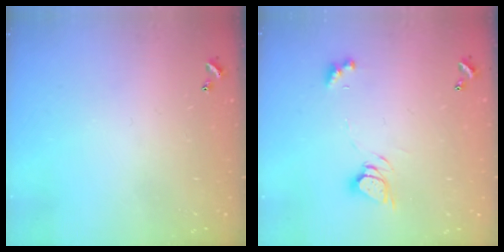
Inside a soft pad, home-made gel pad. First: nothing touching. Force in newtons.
{"total": 5.0, "press": 5.0, "slide": 0.3}